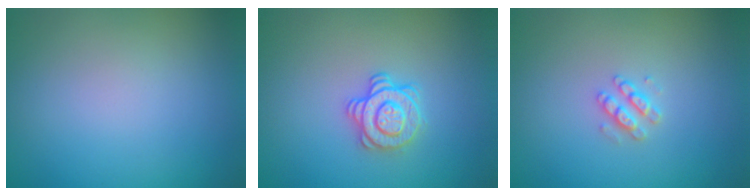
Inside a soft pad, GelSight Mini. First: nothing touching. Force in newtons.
{"total": 2.9, "press": 2.5, "slide": 1.4}
{"total": 1.6, "press": 1.6, "slide": 0.3}